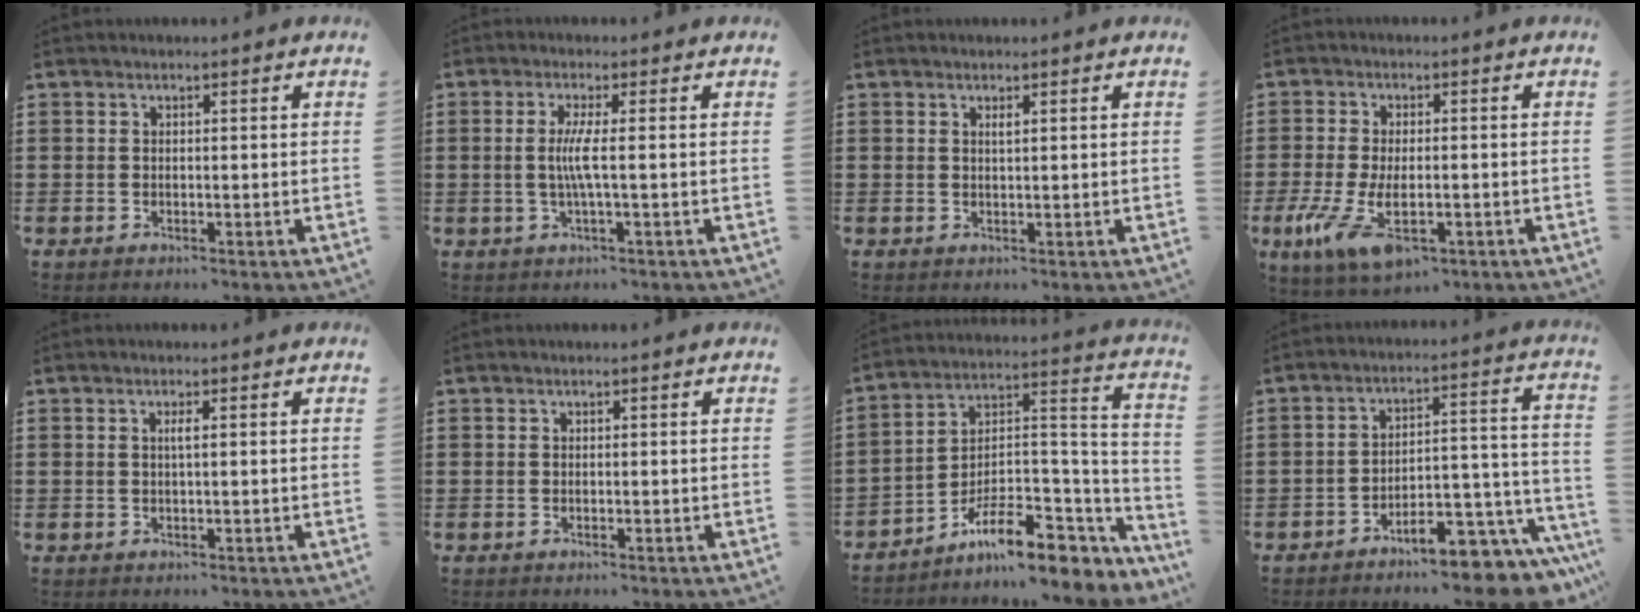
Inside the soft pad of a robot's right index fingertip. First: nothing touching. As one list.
[{"total": 3.9, "force": [-0.2, -0.3, 3.9], "torque": [-0.078, -0.010, -0.009]}, {"total": 0.7, "force": [0.3, 0.0, 0.6], "torque": [-0.012, -0.002, 0.006]}, {"total": 8.1, "force": [-2.7, 3.1, 6.9], "torque": [-0.156, -0.017, -0.048]}, {"total": 1.2, "force": [0.2, -0.1, 1.1], "torque": [-0.022, -0.002, 0.001]}, {"total": 0.0}, {"total": 11.0, "force": [-7.4, 4.3, 6.9], "torque": [-0.113, 0.017, -0.130]}, {"total": 8.7, "force": [-7.9, 1.2, 3.6], "torque": [-0.045, 0.013, -0.149]}]